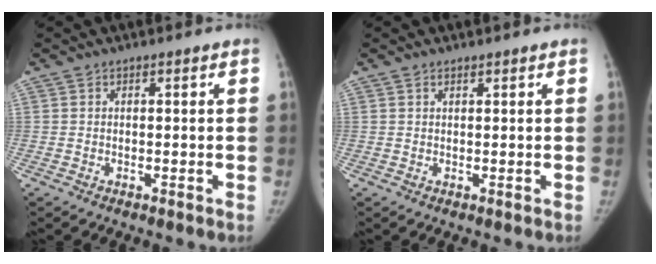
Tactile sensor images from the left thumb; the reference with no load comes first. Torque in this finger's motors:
{"motor_torque": [-0.19, -0.08, -0.23, 0.16, 0.02]}